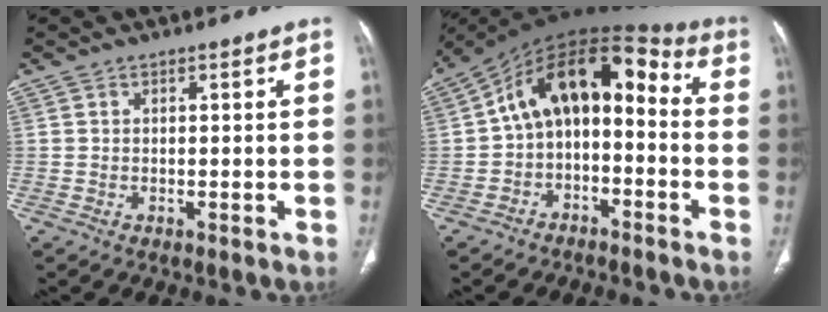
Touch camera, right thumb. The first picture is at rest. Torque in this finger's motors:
{"motor_torque": [2.51, 2.50, 0.88, -0.66, 0.36]}